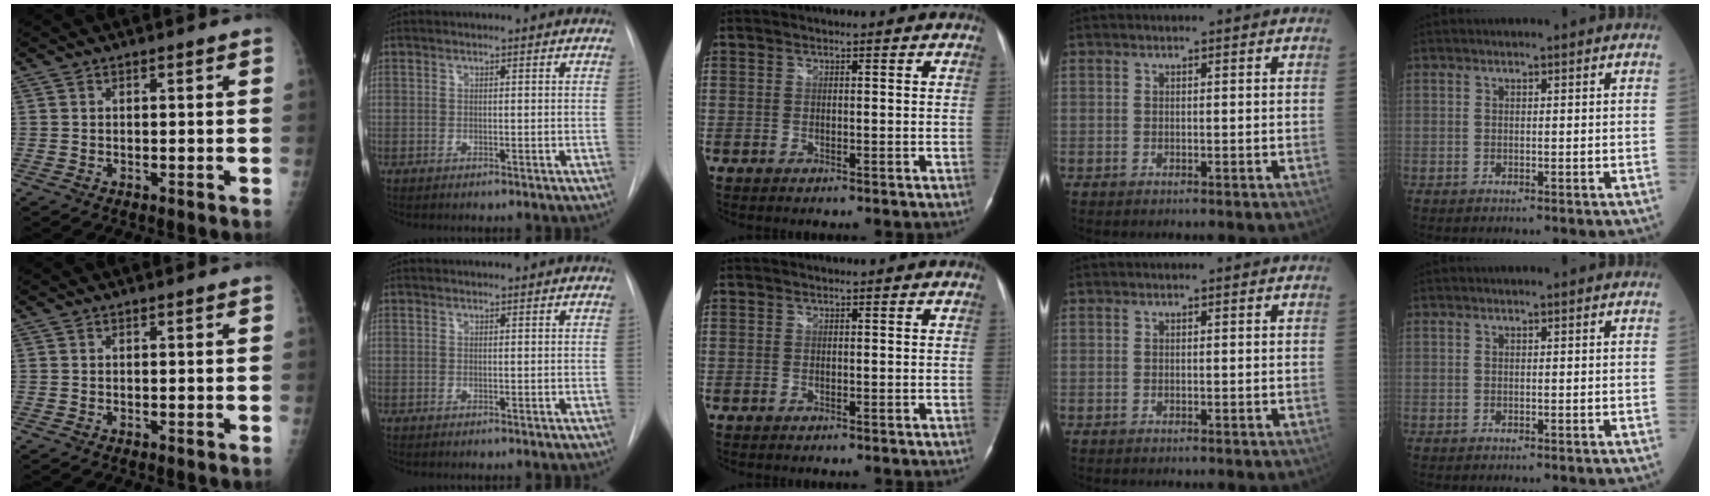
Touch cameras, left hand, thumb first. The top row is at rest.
{}